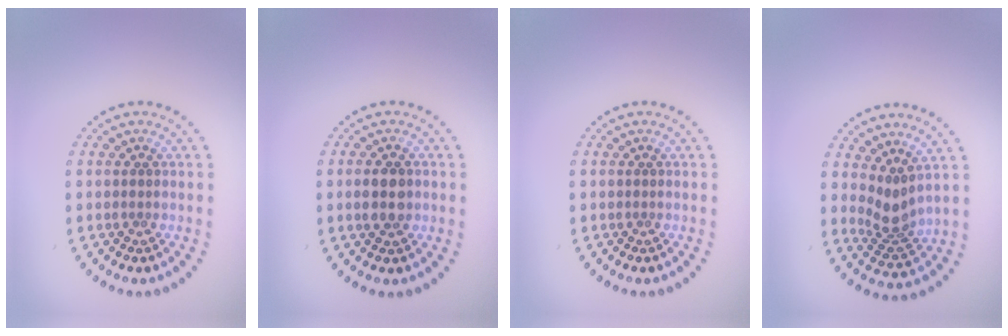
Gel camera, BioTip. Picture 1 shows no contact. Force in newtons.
{"total": 2.9, "press": 2.9, "slide": 0.1}
{"total": 0.0}
{"total": 2.8, "press": 2.0, "slide": 2.0}